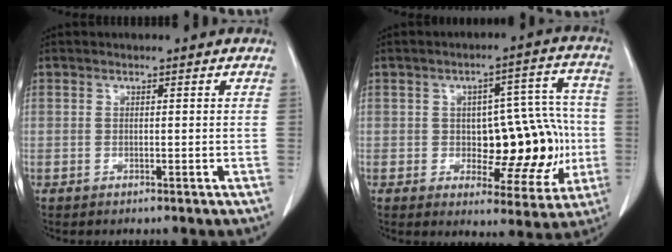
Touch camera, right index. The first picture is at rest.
{"total": 13.7, "force": [-1.7, 6.7, 11.9], "torque": [-0.135, 0.031, -0.009]}